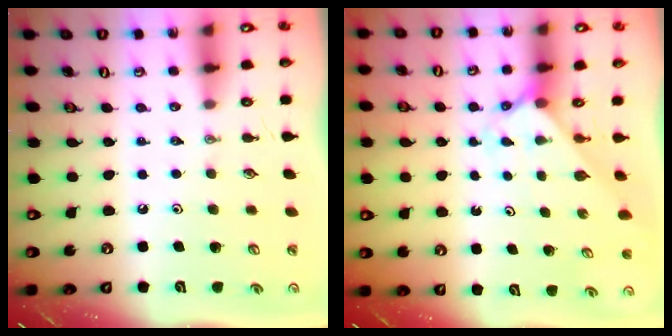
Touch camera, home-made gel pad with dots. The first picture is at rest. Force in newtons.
{"total": 2.5, "press": 2.5, "slide": 0.2}